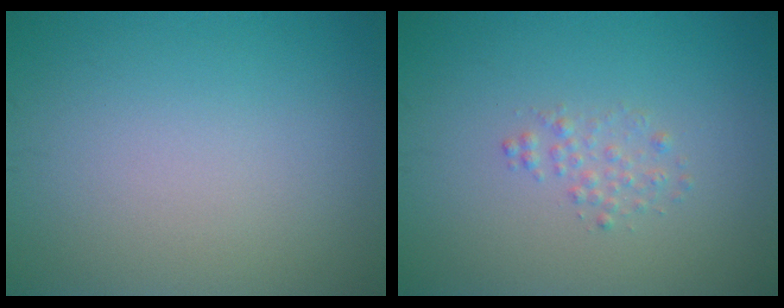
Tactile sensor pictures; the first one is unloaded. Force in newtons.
{"total": 1.2, "press": 1.2, "slide": 0.0}